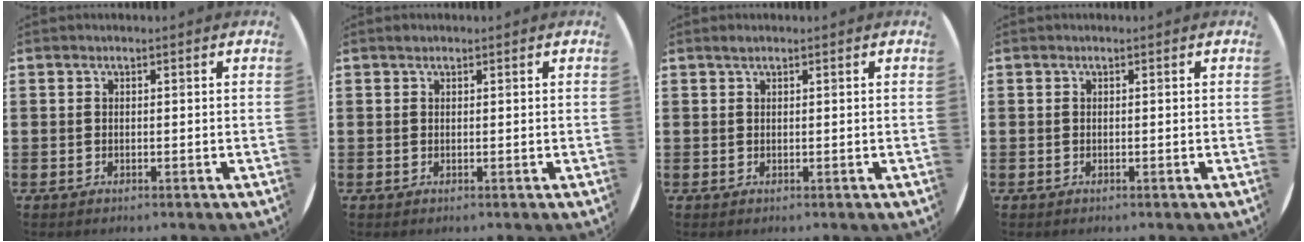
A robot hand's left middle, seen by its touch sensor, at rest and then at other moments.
{"total": 0.0}
{"total": 0.5, "force": [0.5, 0.1, 0.2], "torque": [-0.004, 0.000, 0.009]}
{"total": 0.0}